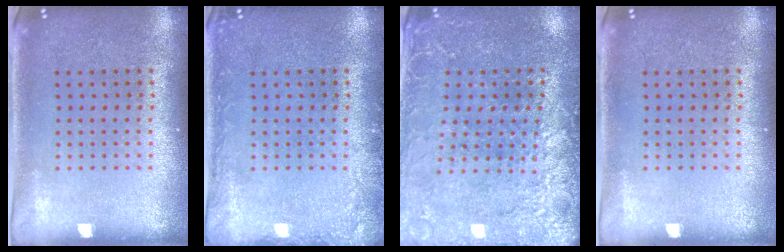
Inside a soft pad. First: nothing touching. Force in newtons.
{"total": 1.6, "press": 1.6, "slide": 0.3}
{"total": 2.7, "press": 2.7, "slide": 0.3}
{"total": 0.0}